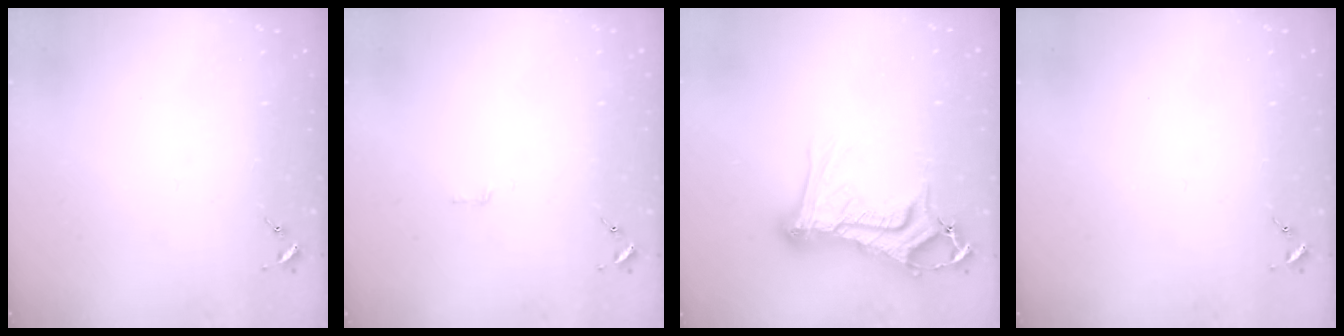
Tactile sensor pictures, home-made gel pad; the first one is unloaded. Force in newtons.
{"total": 2.4, "press": 2.4, "slide": 0.2}
{"total": 17.4, "press": 17.3, "slide": 1.7}
{"total": 0.0}